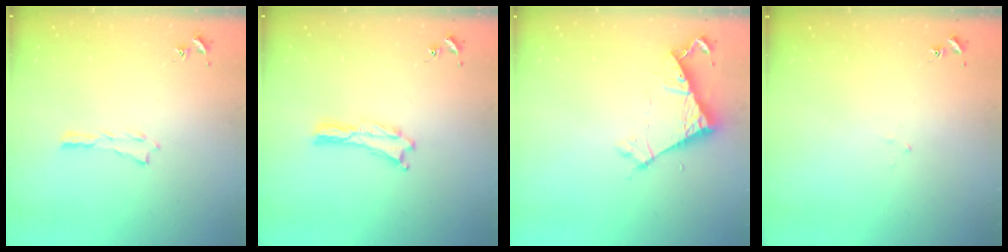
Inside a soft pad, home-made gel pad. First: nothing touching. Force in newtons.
{"total": 0.0}
{"total": 6.4, "press": 6.4, "slide": 0.4}
{"total": 1.8, "press": 1.8, "slide": 0.1}